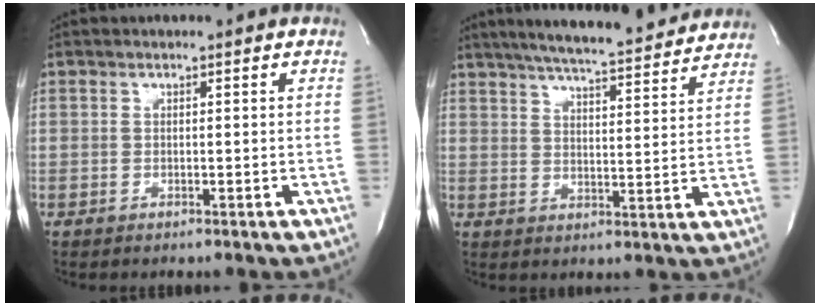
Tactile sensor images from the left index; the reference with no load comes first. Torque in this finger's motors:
{"motor_torque": [0.01, 0.08, 0.45, 0.10]}